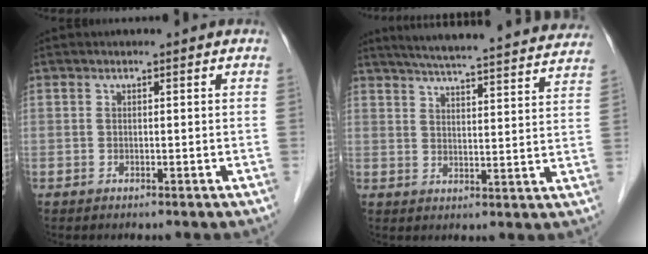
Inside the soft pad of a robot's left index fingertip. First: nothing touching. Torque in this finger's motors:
{"motor_torque": [0.17, -0.26, 0.20, 0.09]}